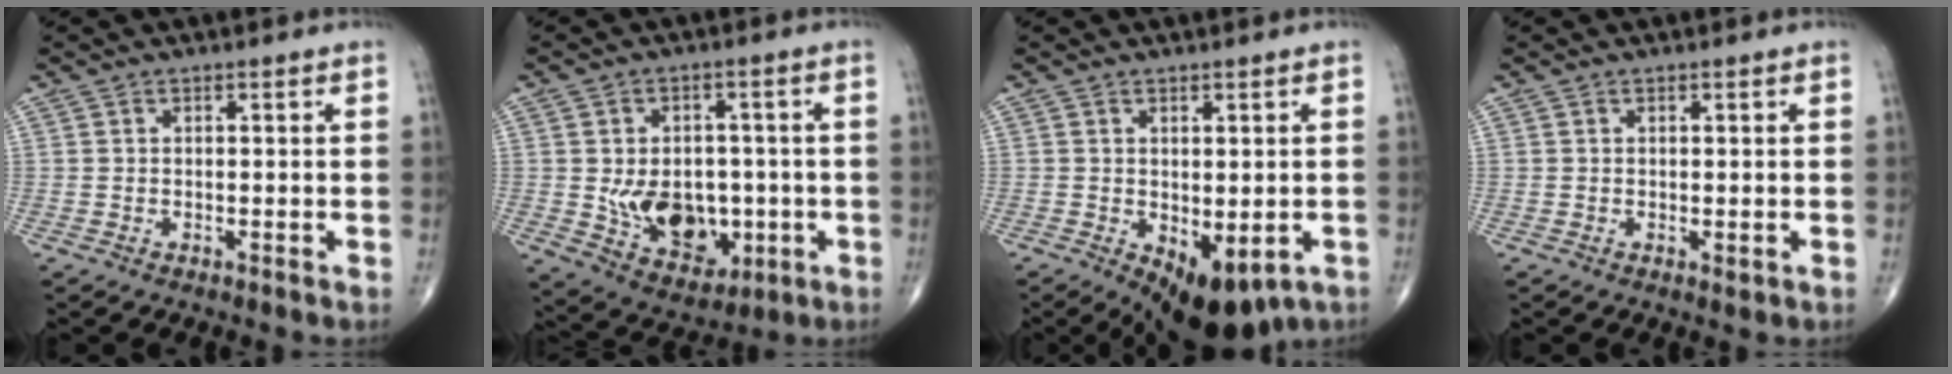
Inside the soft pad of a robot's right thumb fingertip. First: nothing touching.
{"total": 13.2, "force": [-1.9, 9.5, 8.9], "torque": [-0.093, 0.002, -0.010]}
{"total": 10.2, "force": [-4.0, 5.1, 7.8], "torque": [-0.086, 0.001, -0.043]}
{"total": 0.7, "force": [0.0, 0.3, 0.7], "torque": [-0.013, -0.005, 0.001]}